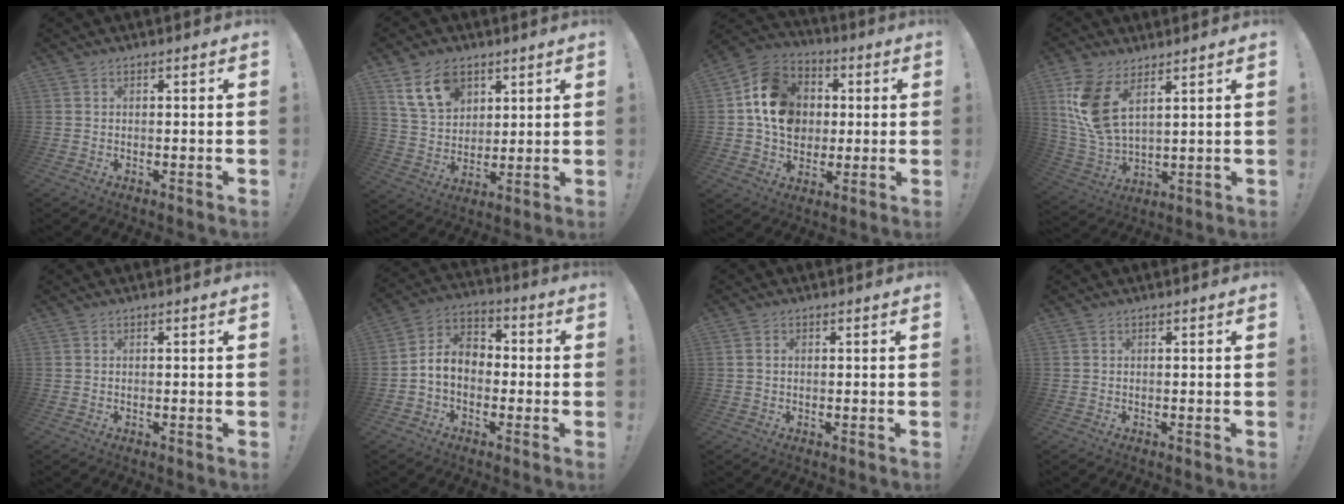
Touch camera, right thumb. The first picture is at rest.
{"total": 13.0, "force": [7.2, 8.8, 6.3], "torque": [-0.116, -0.020, 0.142]}
{"total": 16.7, "force": [2.0, 14.2, 8.7], "torque": [-0.133, 0.008, 0.048]}
{"total": 12.6, "force": [6.3, 6.3, 8.9], "torque": [-0.182, -0.038, 0.121]}
{"total": 0.0}
{"total": 8.8, "force": [-1.1, 7.0, 5.4], "torque": [-0.092, 0.018, -0.012]}
{"total": 0.9, "force": [0.0, 0.8, 0.5], "torque": [-0.018, 0.007, 0.002]}
{"total": 0.0}